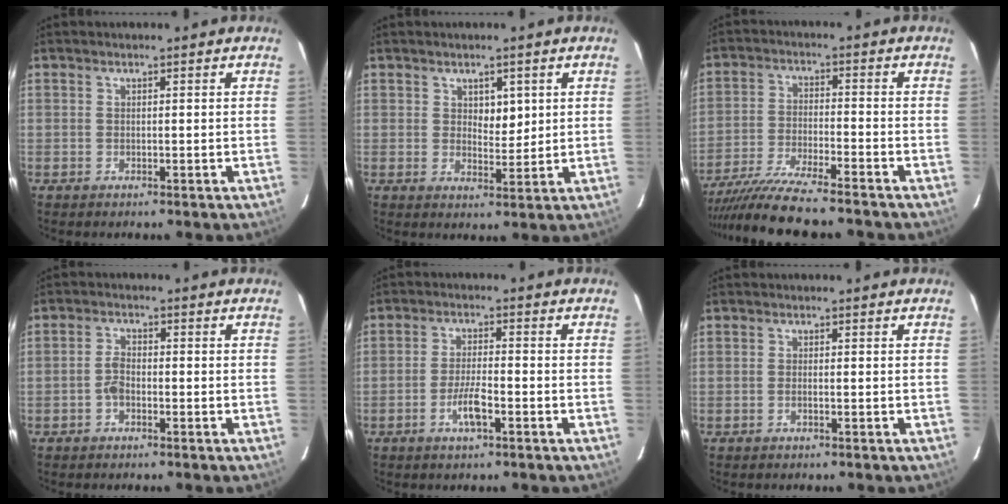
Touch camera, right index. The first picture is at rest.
{"total": 3.4, "force": [1.3, 1.9, 2.5], "torque": [-0.033, -0.003, 0.023]}
{"total": 13.1, "force": [-11.5, 0.2, 6.1], "torque": [-0.099, -0.021, -0.190]}
{"total": 2.5, "force": [-1.0, 1.2, 2.0], "torque": [-0.040, 0.005, -0.022]}
{"total": 4.6, "force": [-2.1, 0.7, 4.0], "torque": [-0.079, -0.001, -0.041]}
{"total": 0.7, "force": [-0.3, 0.0, 0.6], "torque": [-0.013, 0.001, -0.005]}